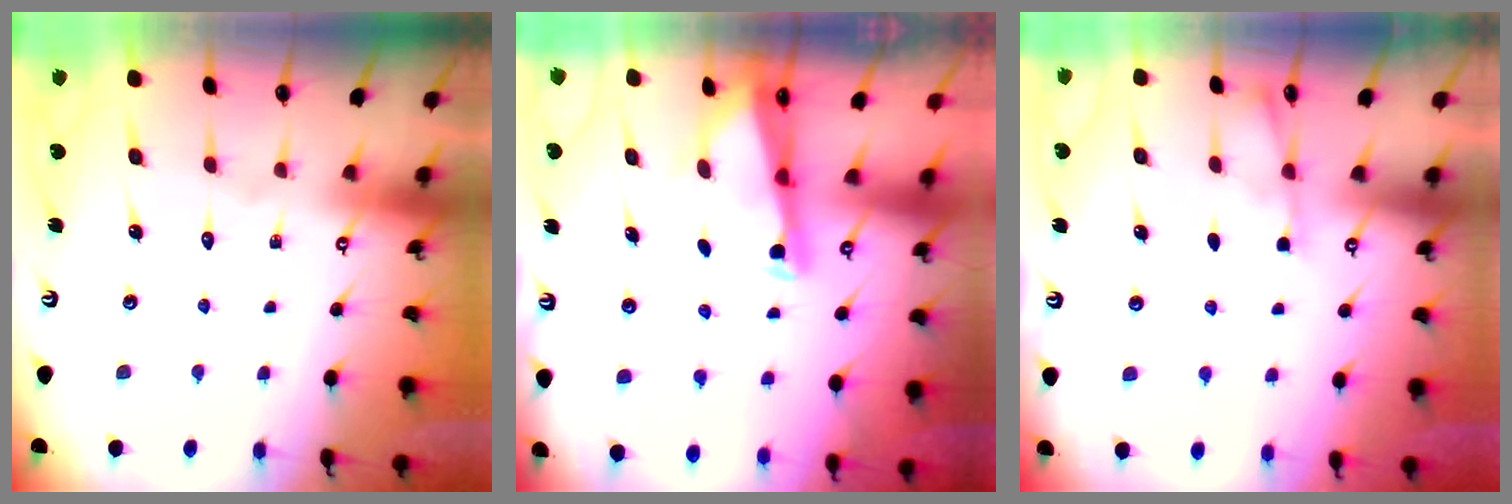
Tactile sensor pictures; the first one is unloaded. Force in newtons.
{"total": 2.4, "press": 2.3, "slide": 0.5}
{"total": 2.3, "press": 2.3, "slide": 0.3}